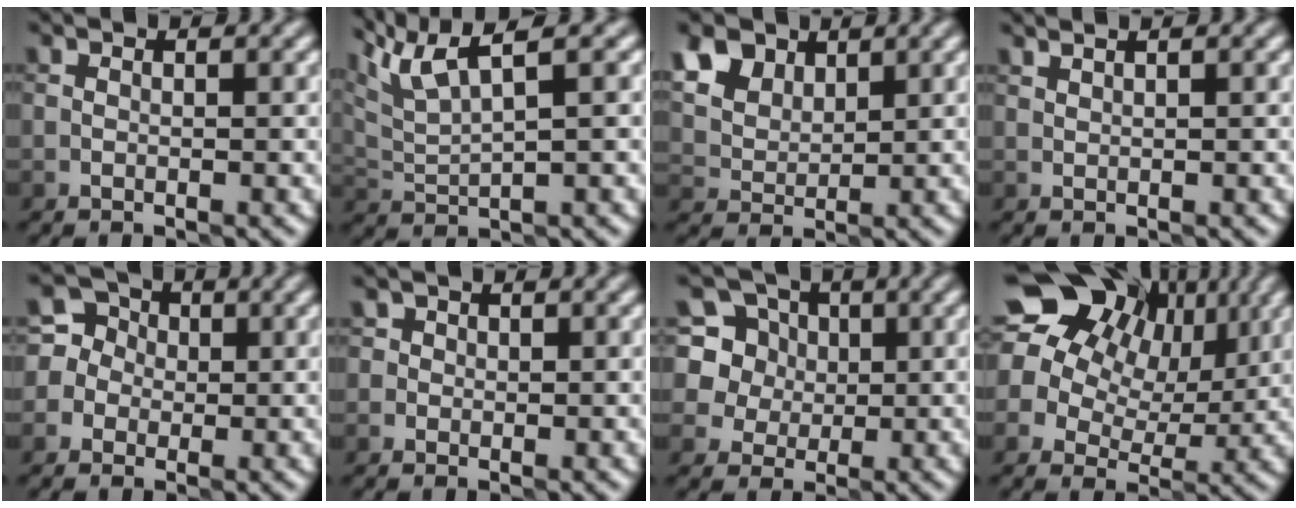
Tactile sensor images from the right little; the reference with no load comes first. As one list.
[{"total": 5.6, "force": [3.8, 0.9, 3.9], "torque": [-0.084, 0.022, 0.072]}, {"total": 8.8, "force": [4.8, 6.0, 4.3], "torque": [-0.122, 0.026, 0.083]}, {"total": 0.6, "force": [0.5, -0.3, 0.0], "torque": [-0.003, 0.005, 0.014]}, {"total": 5.0, "force": [0.6, 4.8, 1.4], "torque": [-0.027, 0.036, -0.023]}, {"total": 2.0, "force": [0.8, 1.7, 0.6], "torque": [0.008, 0.009, 0.001]}, {"total": 10.1, "force": [4.0, 8.5, 3.7], "torque": [-0.106, 0.034, 0.062]}, {"total": 15.5, "force": [7.2, 11.2, 8.0], "torque": [-0.175, 0.054, 0.114]}]